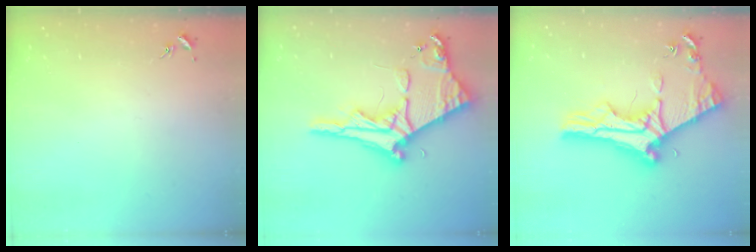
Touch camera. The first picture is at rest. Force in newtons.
{"total": 10.0, "press": 10.0, "slide": 0.8}
{"total": 11.2, "press": 11.1, "slide": 1.2}